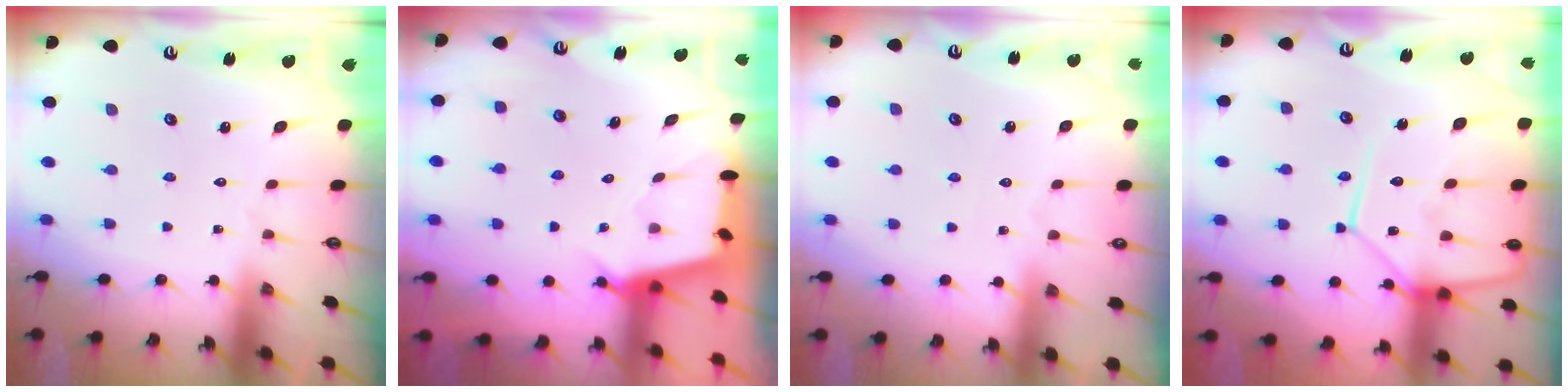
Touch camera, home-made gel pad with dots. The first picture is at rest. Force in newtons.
{"total": 2.7, "press": 2.7, "slide": 0.3}
{"total": 2.4, "press": 2.4, "slide": 0.4}
{"total": 17.9, "press": 17.8, "slide": 1.6}